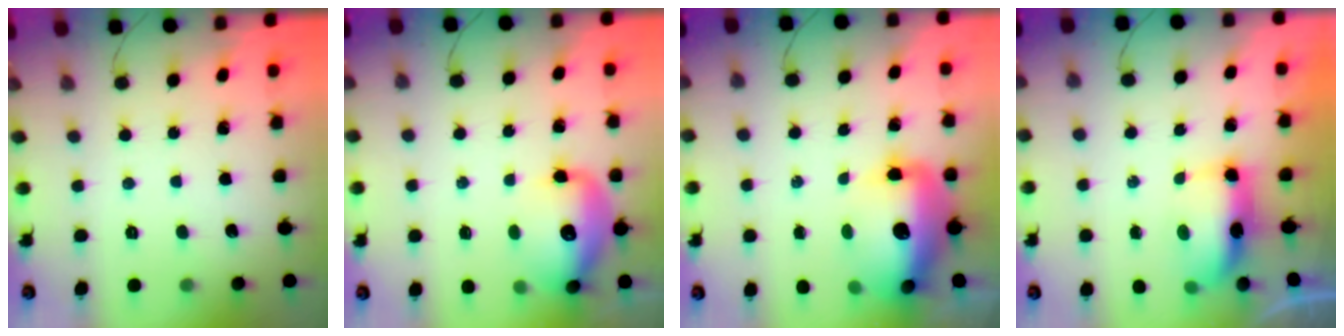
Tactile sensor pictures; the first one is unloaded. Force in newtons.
{"total": 14.2, "press": 13.7, "slide": 3.7}
{"total": 16.5, "press": 16.0, "slide": 4.3}
{"total": 6.7, "press": 6.6, "slide": 1.1}